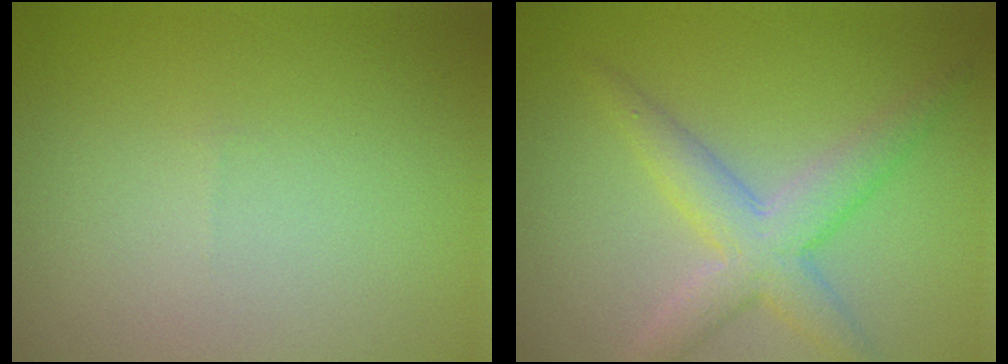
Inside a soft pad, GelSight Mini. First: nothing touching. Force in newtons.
{"total": 4.3, "press": 4.3, "slide": 0.1}